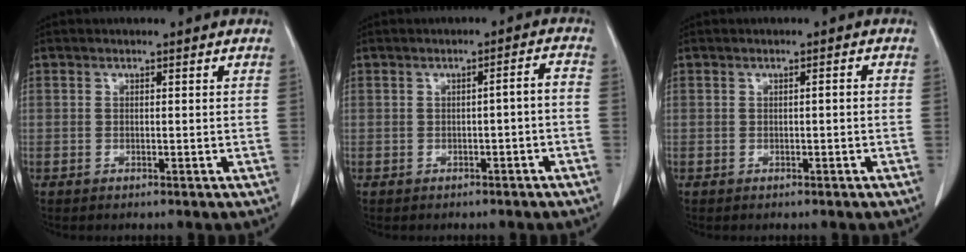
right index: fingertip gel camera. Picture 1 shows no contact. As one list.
[{"total": 2.5, "force": [-1.0, 0.3, 2.3], "torque": [-0.030, 0.009, -0.014]}, {"total": 0.6, "force": [-0.2, 0.1, 0.6], "torque": [-0.009, 0.002, 0.000]}]